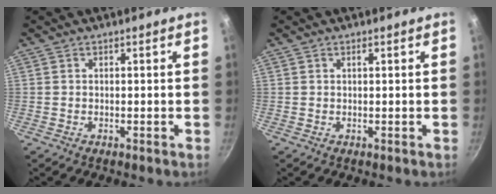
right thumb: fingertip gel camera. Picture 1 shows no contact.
{"total": 0.5, "force": [0.3, 0.2, 0.4], "torque": [-0.005, 0.001, 0.006]}